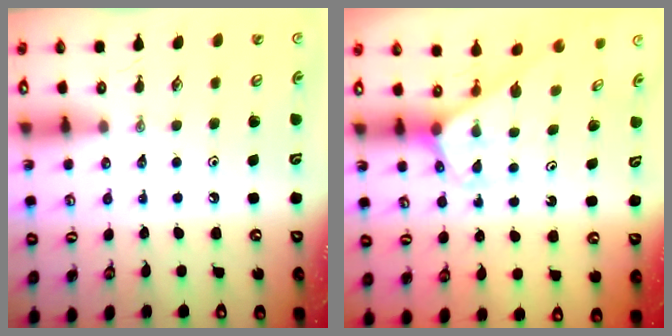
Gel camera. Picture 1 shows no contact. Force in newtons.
{"total": 2.4, "press": 2.4, "slide": 0.1}